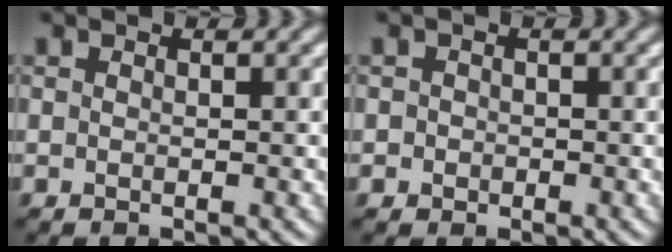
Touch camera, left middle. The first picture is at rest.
{"total": 0.9, "force": [-0.5, 0.8, -0.1], "torque": [0.015, -0.001, -0.009]}